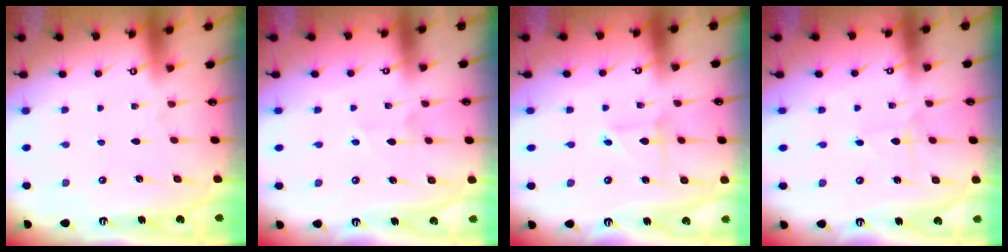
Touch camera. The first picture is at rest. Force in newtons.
{"total": 3.7, "press": 3.5, "slide": 1.2}
{"total": 2.8, "press": 2.8, "slide": 0.3}
{"total": 1.6, "press": 1.6, "slide": 0.0}